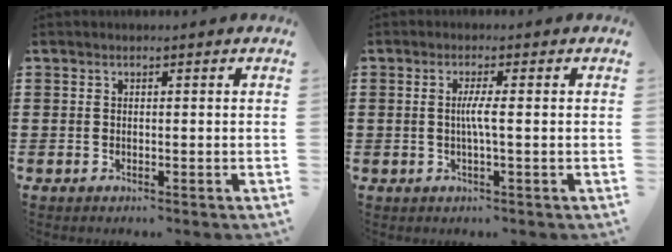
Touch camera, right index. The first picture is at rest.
{"total": 2.9, "force": [-0.1, -0.1, 2.9], "torque": [-0.055, -0.006, -0.004]}